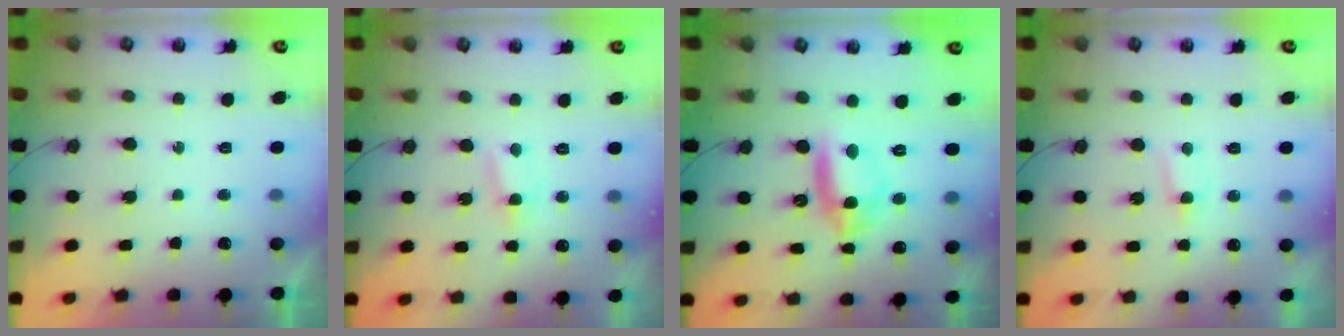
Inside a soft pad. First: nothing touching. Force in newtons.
{"total": 4.5, "press": 4.5, "slide": 0.4}
{"total": 10.7, "press": 10.6, "slide": 1.6}
{"total": 2.6, "press": 2.6, "slide": 0.3}